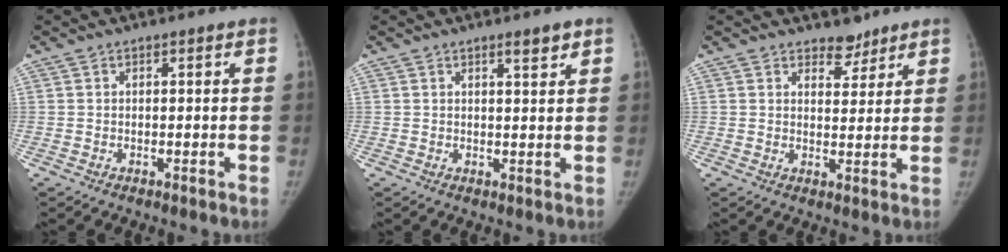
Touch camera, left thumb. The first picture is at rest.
{"total": 2.6, "force": [1.8, 0.4, 1.8], "torque": [-0.022, -0.013, 0.029]}
{"total": 3.8, "force": [3.1, 2.1, 0.8], "torque": [0.011, -0.023, 0.048]}